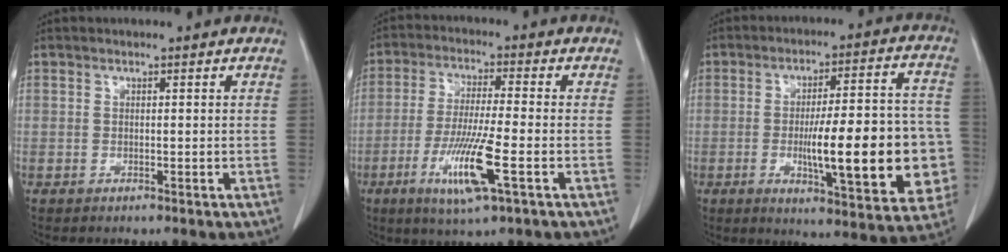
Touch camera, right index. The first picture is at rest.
{"total": 10.6, "force": [-4.0, 0.3, 9.8], "torque": [-0.193, -0.021, -0.074]}
{"total": 19.8, "force": [-3.8, 4.1, 19.0], "torque": [-0.208, 0.023, -0.038]}